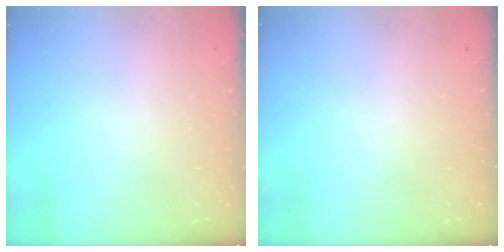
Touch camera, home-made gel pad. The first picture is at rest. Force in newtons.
{"total": 0.0}